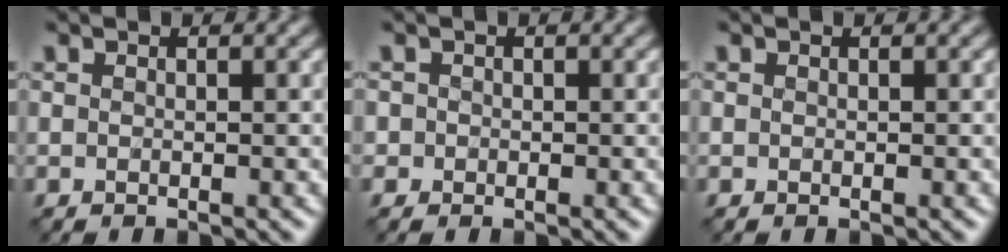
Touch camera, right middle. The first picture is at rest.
{"total": 0.8, "force": [-0.1, 0.8, 0.0], "torque": [0.007, -0.001, -0.008]}
{"total": 0.0}